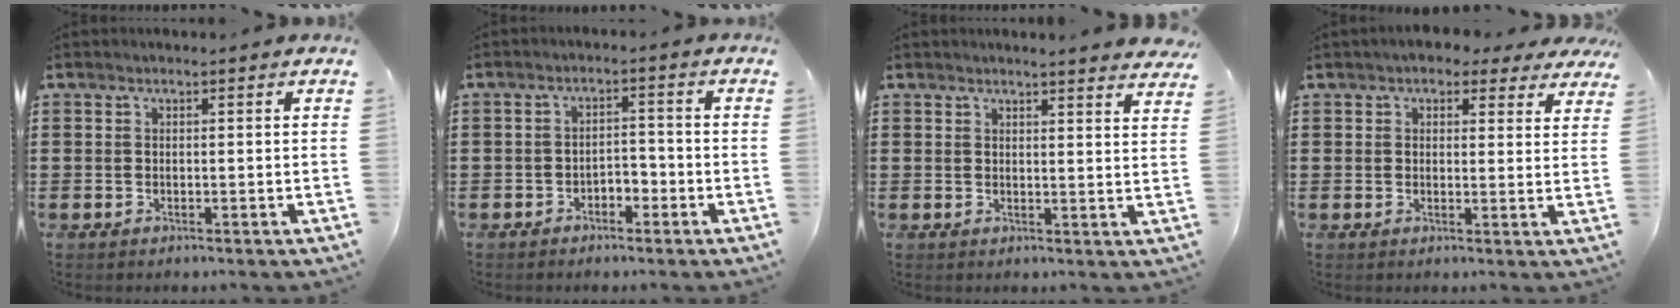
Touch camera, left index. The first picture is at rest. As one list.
[{"total": 2.5, "force": [-2.2, 1.1, 0.6], "torque": [-0.018, 0.004, -0.049]}, {"total": 2.6, "force": [2.5, -0.5, 0.5], "torque": [-0.017, -0.009, 0.047]}, {"total": 3.6, "force": [3.0, 1.5, 1.5], "torque": [-0.031, -0.002, 0.052]}]